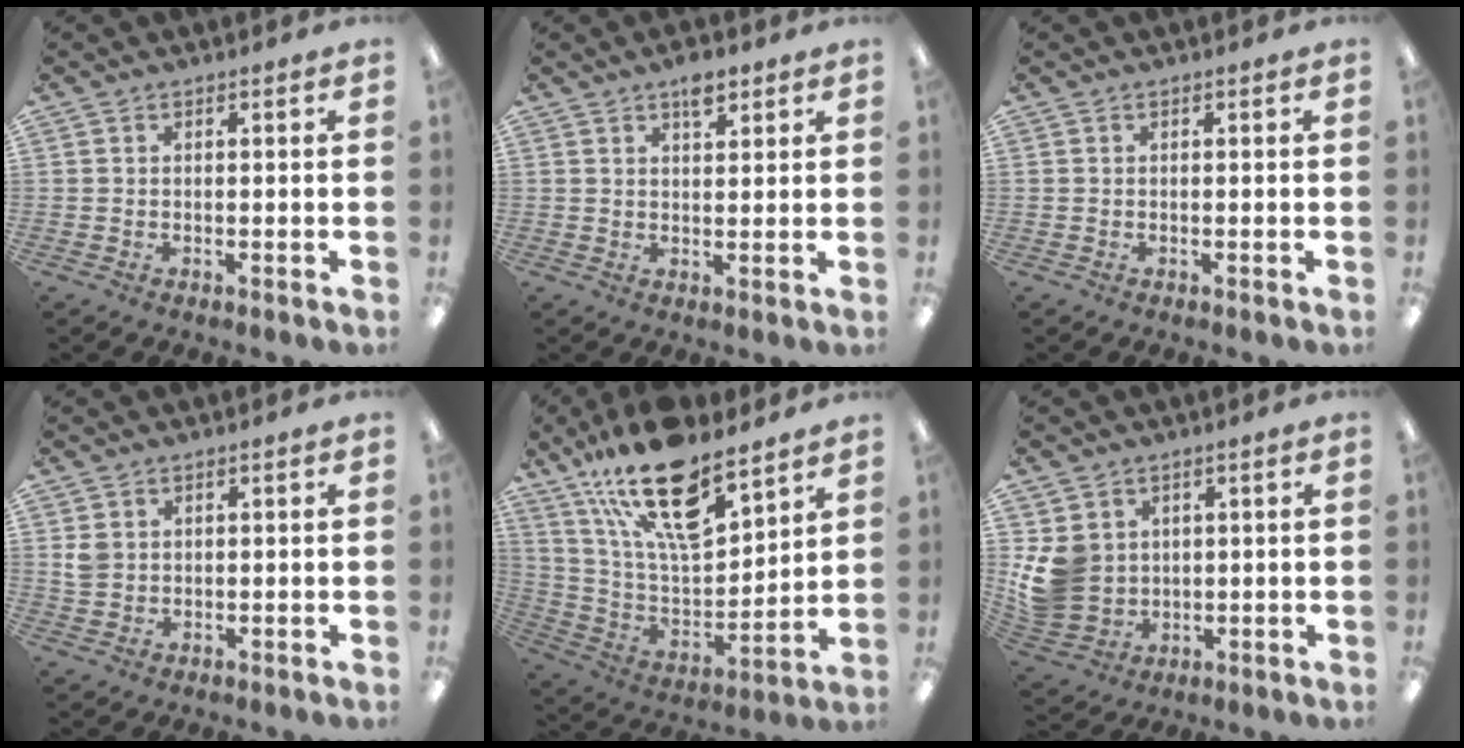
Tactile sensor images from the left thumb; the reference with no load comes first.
{"total": 4.4, "force": [2.9, 2.1, 2.6], "torque": [-0.024, -0.011, 0.046]}
{"total": 0.0}
{"total": 2.9, "force": [1.2, 2.3, 1.2], "torque": [-0.019, 0.001, 0.021]}
{"total": 22.5, "force": [15.8, 8.0, 13.8], "torque": [-0.257, -0.094, 0.273]}
{"total": 9.1, "force": [2.1, 8.2, 3.4], "torque": [-0.090, -0.005, 0.047]}